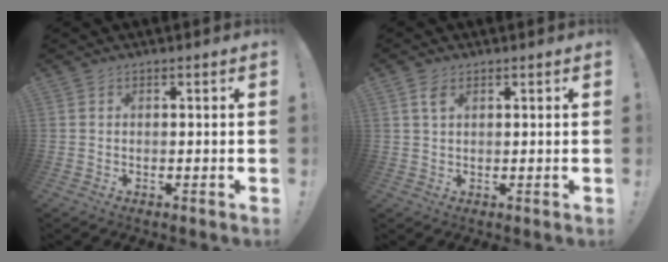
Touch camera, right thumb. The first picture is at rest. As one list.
[{"total": 2.3, "force": [1.2, 1.0, 1.7], "torque": [-0.020, -0.005, 0.018]}]